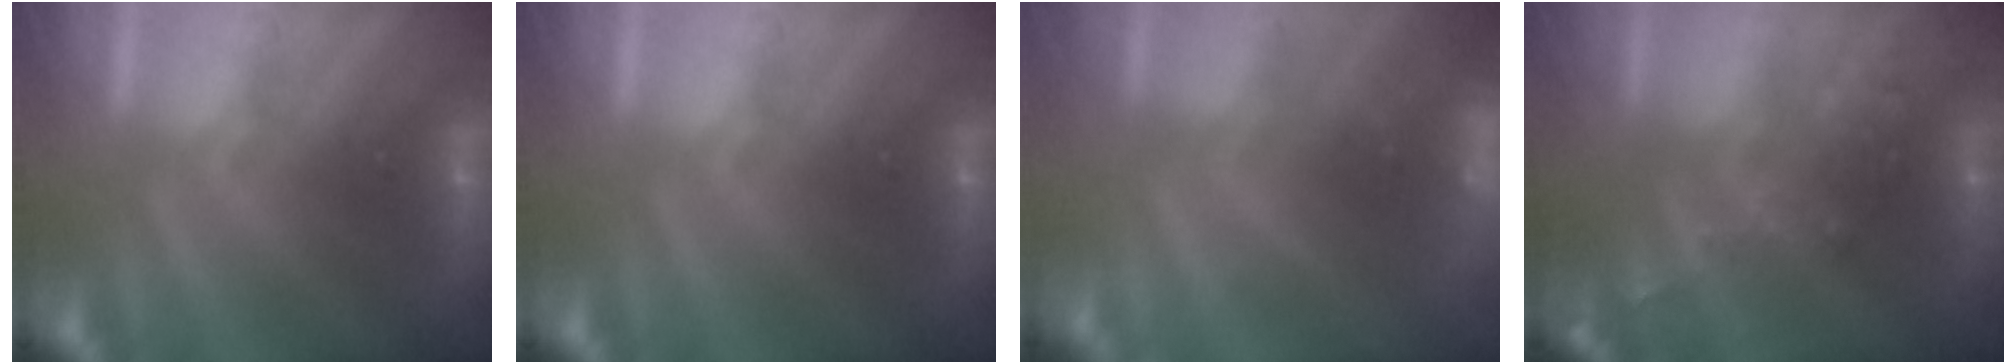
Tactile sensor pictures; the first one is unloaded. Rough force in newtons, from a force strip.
{"total": 0.0}
{"total": 4.9}
{"total": 2.7}